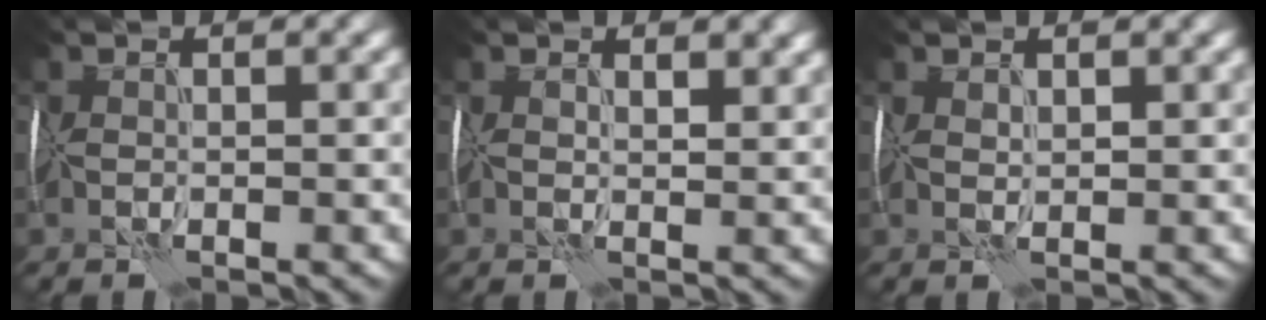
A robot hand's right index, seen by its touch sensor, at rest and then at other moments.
{"total": 2.4, "force": [1.2, 1.2, 1.7], "torque": [-0.021, 0.003, 0.019]}
{"total": 1.0, "force": [0.8, 0.4, 0.5], "torque": [-0.011, 0.002, 0.017]}